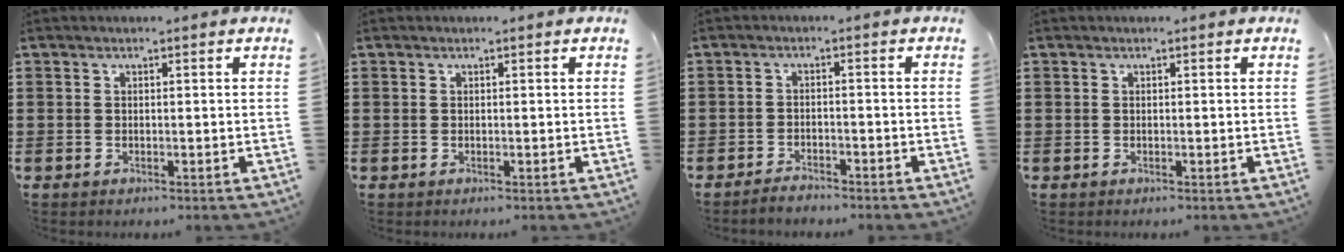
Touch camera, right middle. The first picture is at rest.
{"total": 0.0}
{"total": 2.0, "force": [-2.0, 0.2, 0.4], "torque": [-0.013, 0.000, -0.039]}
{"total": 0.0}